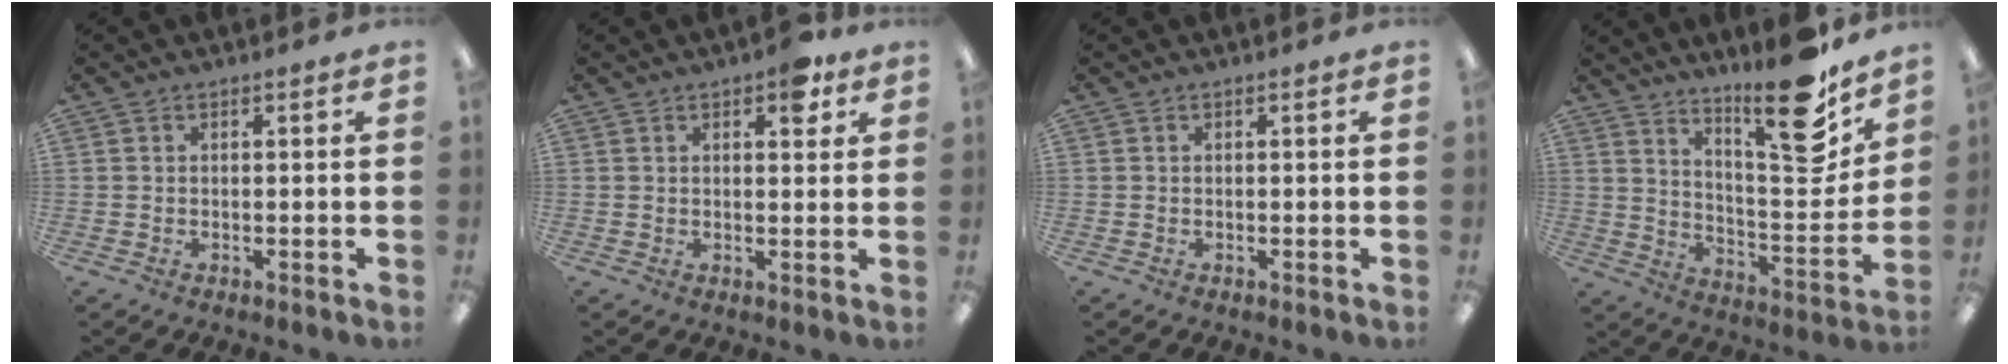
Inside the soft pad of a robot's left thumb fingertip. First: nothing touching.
{"total": 5.5, "force": [3.0, 2.6, 3.7], "torque": [-0.040, -0.008, 0.046]}
{"total": 0.0}
{"total": 18.1, "force": [14.0, 4.0, 10.8], "torque": [-0.153, -0.112, 0.223]}